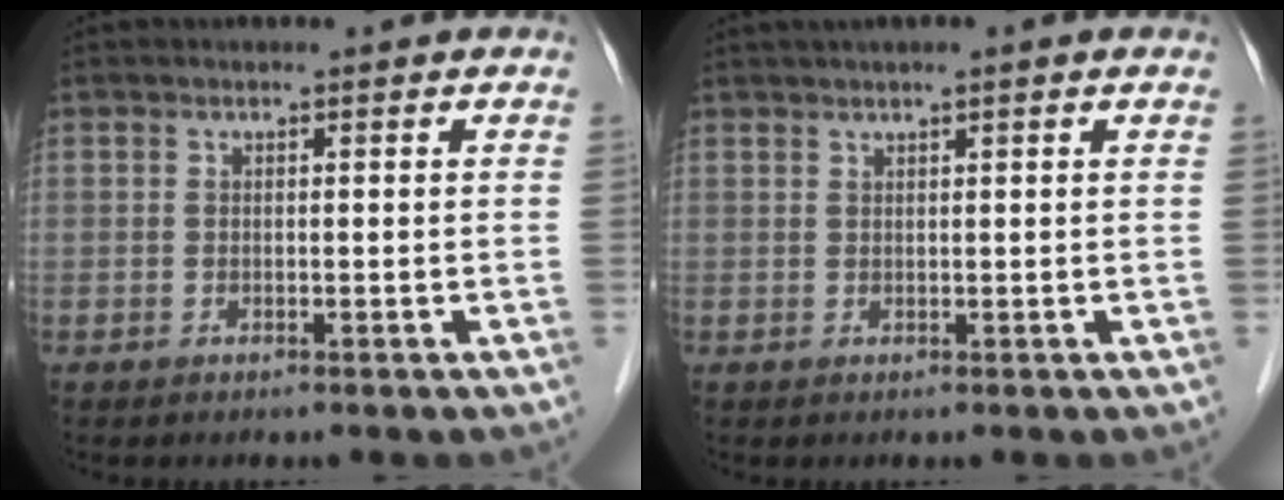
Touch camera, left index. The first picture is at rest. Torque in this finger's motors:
{"motor_torque": [0.19, -0.74, 0.76, 0.18]}